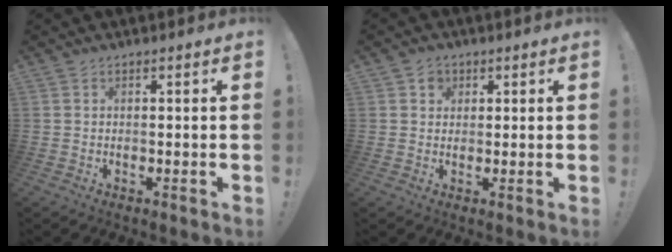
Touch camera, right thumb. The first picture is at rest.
{"total": 2.6, "force": [1.1, 2.3, 0.7], "torque": [-0.003, -0.006, 0.016]}